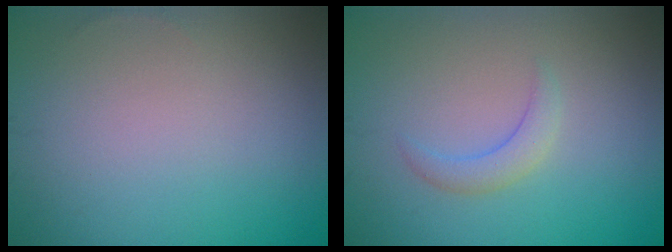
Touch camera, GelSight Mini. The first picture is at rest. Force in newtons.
{"total": 1.7, "press": 1.7, "slide": 0.2}